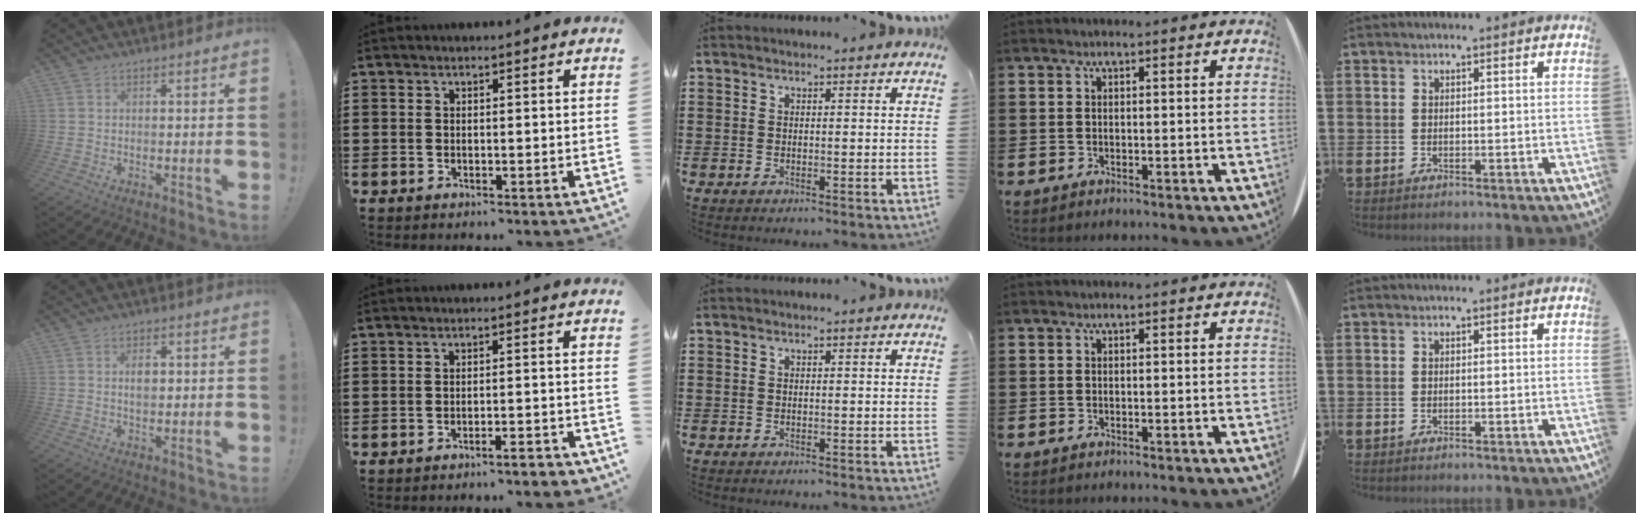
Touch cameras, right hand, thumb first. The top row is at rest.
{"thumb": {"total": 3.7, "force": [0.6, 2.4, 2.8], "torque": [-0.036, -0.001, 0.005]}, "index": {"total": 2.6, "force": [-2.3, 0.1, 1.1], "torque": [-0.020, 0.001, -0.048]}}